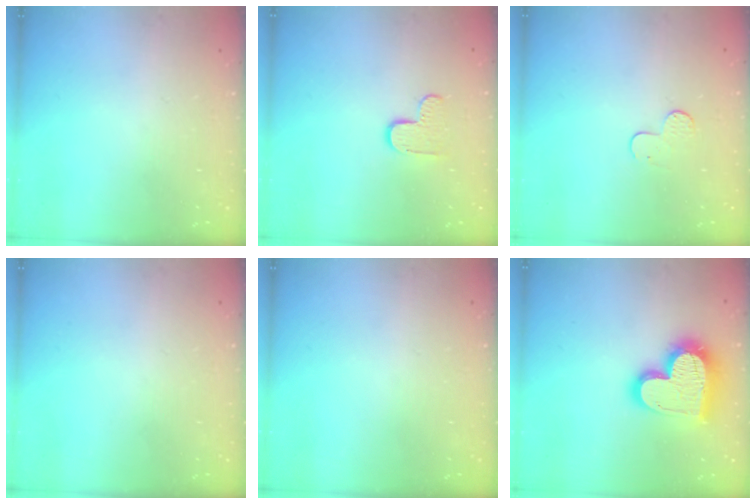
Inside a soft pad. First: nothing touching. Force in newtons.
{"total": 5.9, "press": 5.9, "slide": 0.2}
{"total": 4.4, "press": 4.4, "slide": 0.4}
{"total": 0.0}
{"total": 0.0}
{"total": 19.9, "press": 19.9, "slide": 1.7}